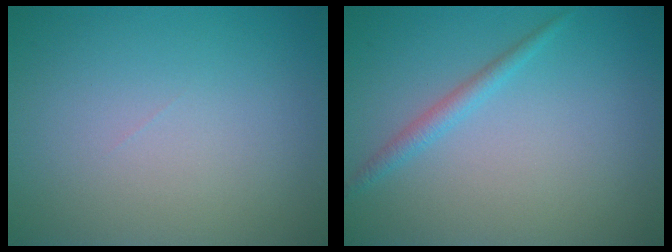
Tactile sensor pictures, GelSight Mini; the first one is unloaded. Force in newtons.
{"total": 1.5, "press": 1.5, "slide": 0.1}